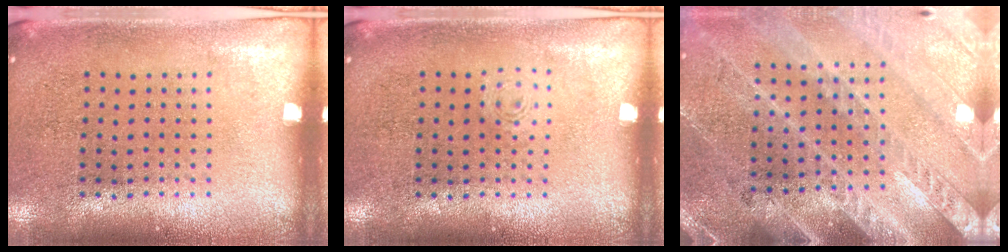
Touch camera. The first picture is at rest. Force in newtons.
{"total": 0.7, "press": 0.7, "slide": 0.1}
{"total": 2.9, "press": 2.7, "slide": 1.1}